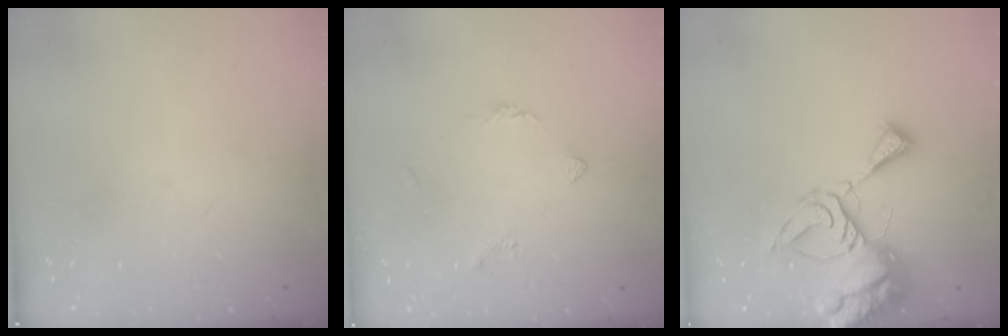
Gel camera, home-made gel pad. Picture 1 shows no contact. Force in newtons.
{"total": 2.4, "press": 2.3, "slide": 0.6}
{"total": 12.8, "press": 12.8, "slide": 1.4}